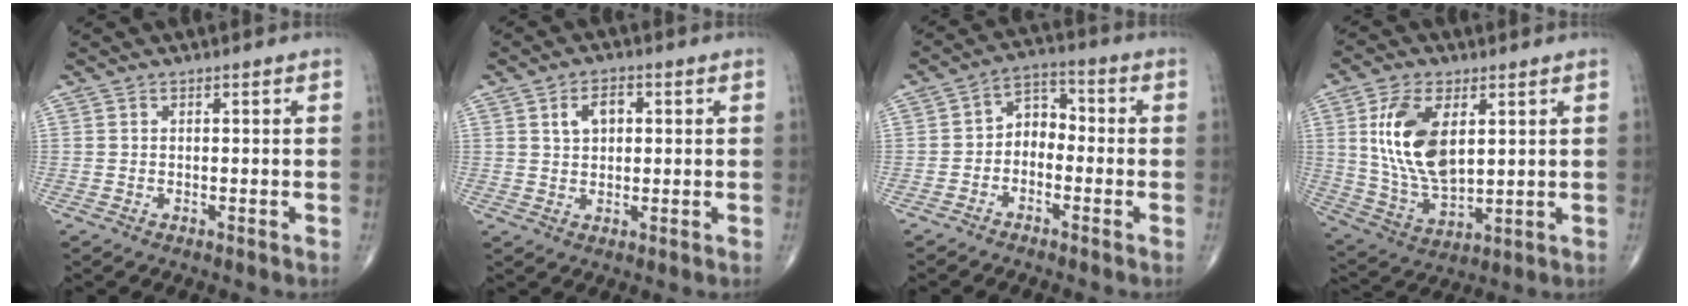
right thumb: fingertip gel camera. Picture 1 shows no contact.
{"total": 4.7, "force": [1.4, 3.0, 3.3], "torque": [-0.044, 0.004, 0.022]}
{"total": 5.8, "force": [-1.6, 4.2, 3.6], "torque": [-0.035, 0.035, -0.047]}
{"total": 15.1, "force": [3.8, 8.1, 12.2], "torque": [-0.227, -0.018, 0.081]}